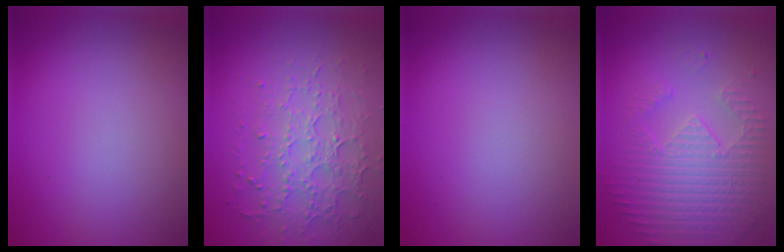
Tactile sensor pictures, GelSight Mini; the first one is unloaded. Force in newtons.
{"total": 3.5, "press": 3.4, "slide": 0.9}
{"total": 0.0}
{"total": 3.8, "press": 3.6, "slide": 1.2}